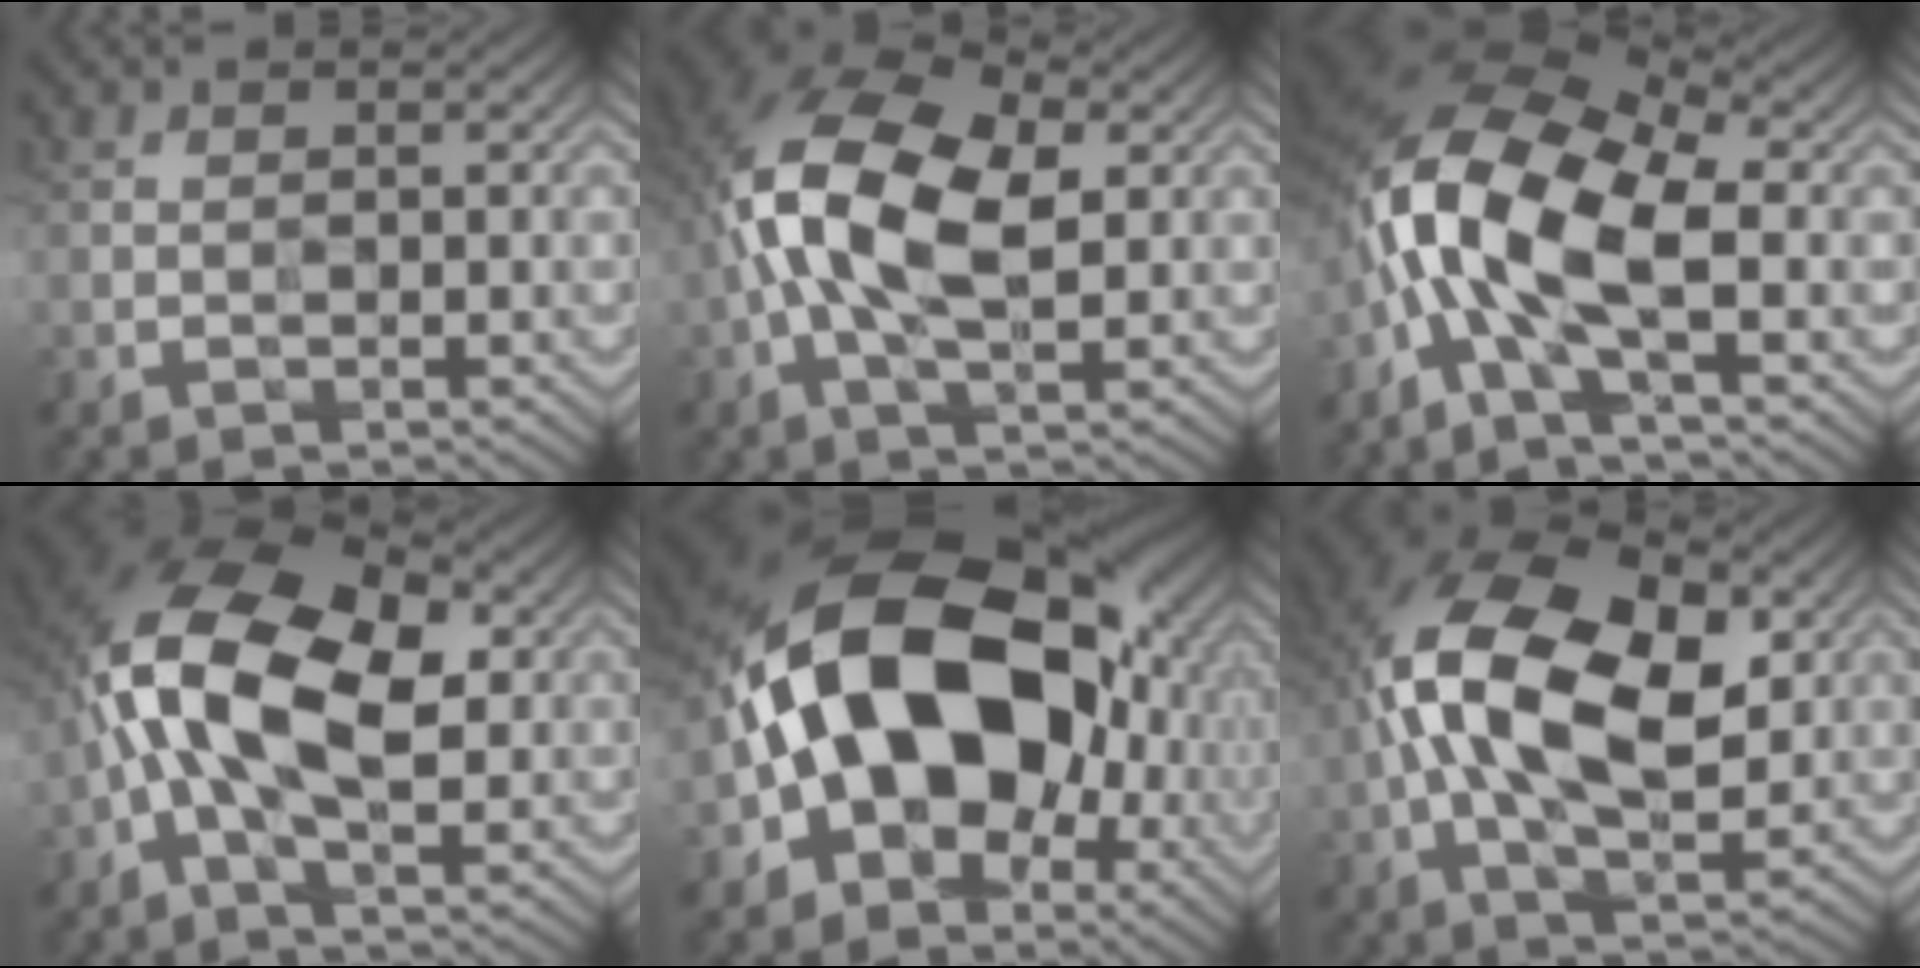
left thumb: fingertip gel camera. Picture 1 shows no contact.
{"total": 12.6, "force": [0.6, 6.5, 10.8], "torque": [-0.242, 0.023, 0.001]}
{"total": 12.1, "force": [-2.5, 4.5, 10.9], "torque": [-0.248, -0.002, -0.063]}
{"total": 14.0, "force": [0.4, 7.1, 12.1], "torque": [-0.256, 0.032, -0.012]}
{"total": 16.5, "force": [-1.7, 11.2, 12.0], "torque": [-0.191, 0.013, -0.042]}
{"total": 14.7, "force": [1.6, 7.9, 12.3], "torque": [-0.255, 0.023, 0.020]}